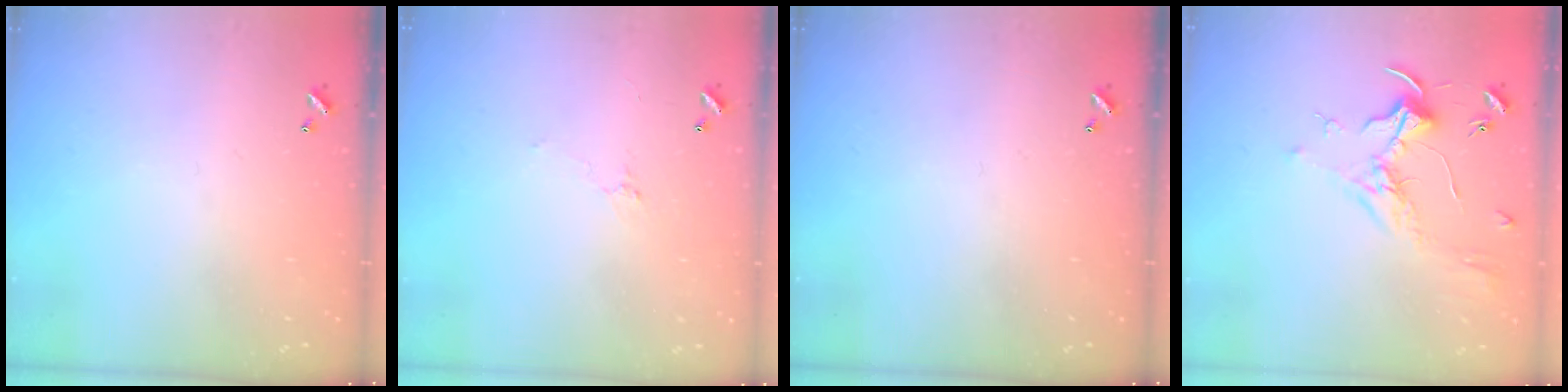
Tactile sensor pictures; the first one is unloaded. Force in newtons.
{"total": 0.6, "press": 0.1, "slide": 0.6}
{"total": 0.0}
{"total": 1.7, "press": 1.5, "slide": 0.8}